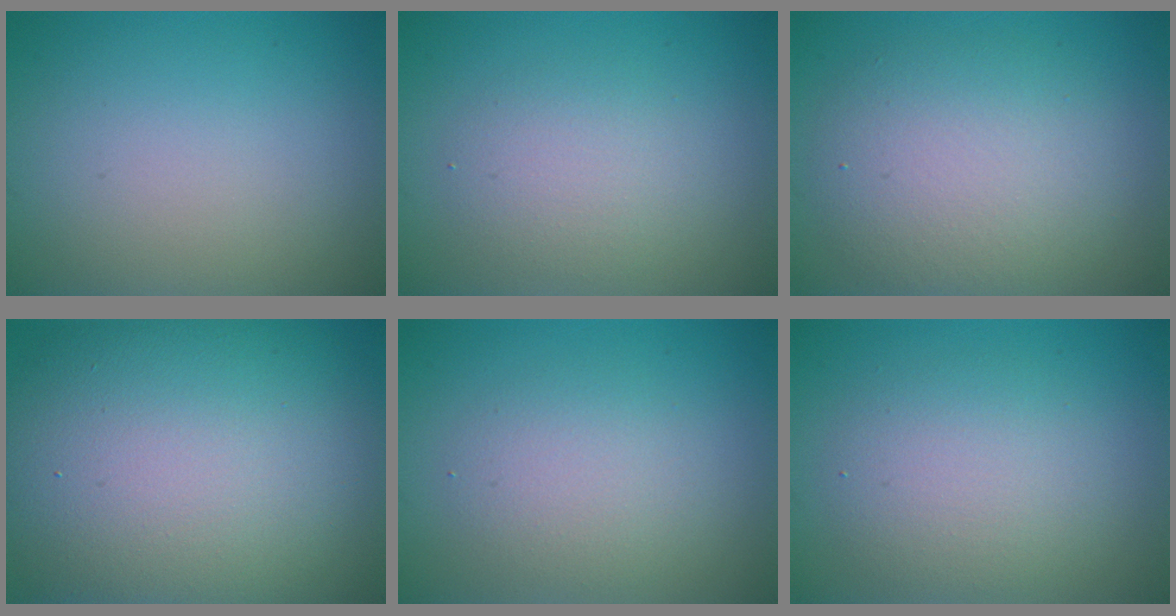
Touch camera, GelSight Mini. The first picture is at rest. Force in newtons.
{"total": 2.7, "press": 2.7, "slide": 0.1}
{"total": 6.1, "press": 6.1, "slide": 0.1}
{"total": 16.2, "press": 16.2, "slide": 0.6}
{"total": 2.9, "press": 2.9, "slide": 0.3}
{"total": 3.8, "press": 3.8, "slide": 0.3}